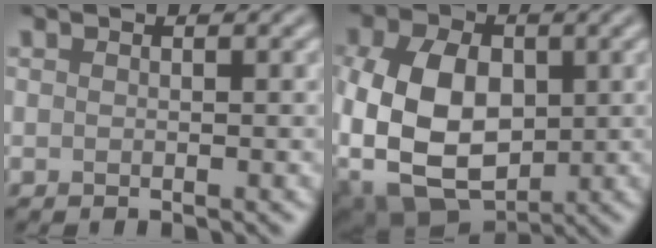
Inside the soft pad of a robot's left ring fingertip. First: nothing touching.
{"total": 10.4, "force": [-0.9, 7.1, 7.6], "torque": [-0.169, -0.005, -0.025]}